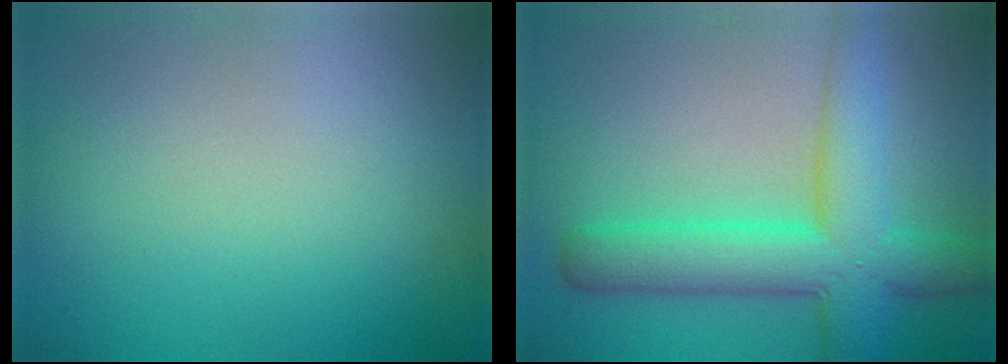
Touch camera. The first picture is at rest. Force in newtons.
{"total": 7.7, "press": 7.7, "slide": 0.2}